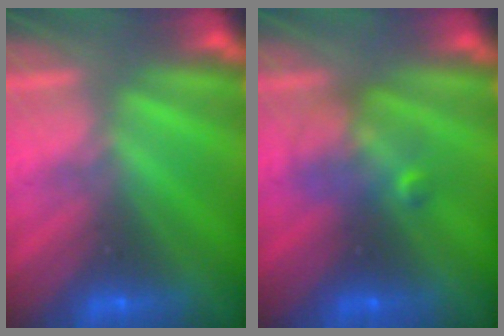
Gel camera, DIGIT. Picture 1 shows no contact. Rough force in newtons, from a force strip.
{"total": 2.4}